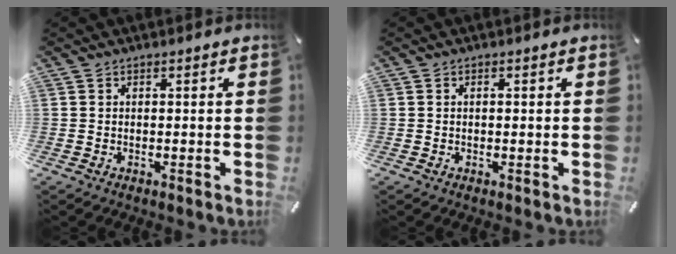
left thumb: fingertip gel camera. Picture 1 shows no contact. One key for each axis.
{"total": 0.7, "fx": 0.0, "fy": 0.3, "fz": 0.6, "tx": -0.012, "ty": -0.001, "tz": 0.001}